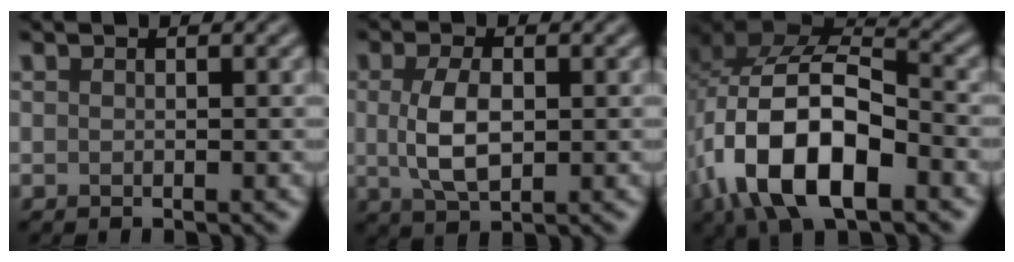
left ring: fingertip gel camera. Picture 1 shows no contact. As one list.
[{"total": 4.3, "force": [0.2, 2.2, 3.7], "torque": [-0.082, 0.000, 0.005]}, {"total": 13.6, "force": [-4.9, 7.1, 10.5], "torque": [-0.195, -0.001, -0.097]}]